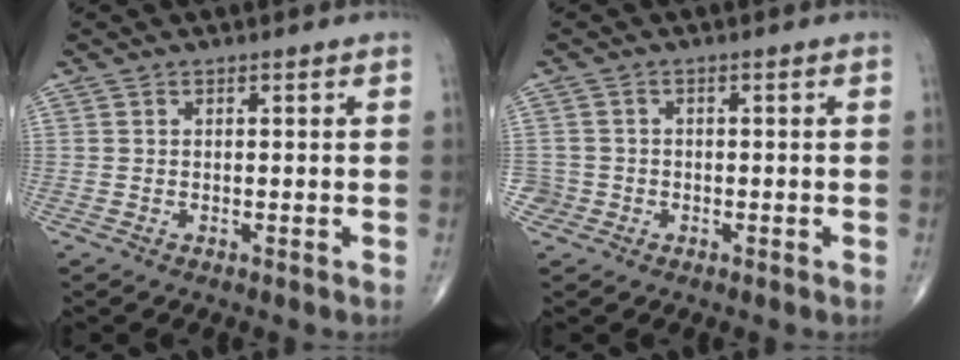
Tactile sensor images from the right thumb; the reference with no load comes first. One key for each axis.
{"total": 2.4, "fx": -0.9, "fy": 2.2, "fz": -0.3, "tx": 0.017, "ty": 0.010, "tz": -0.021}